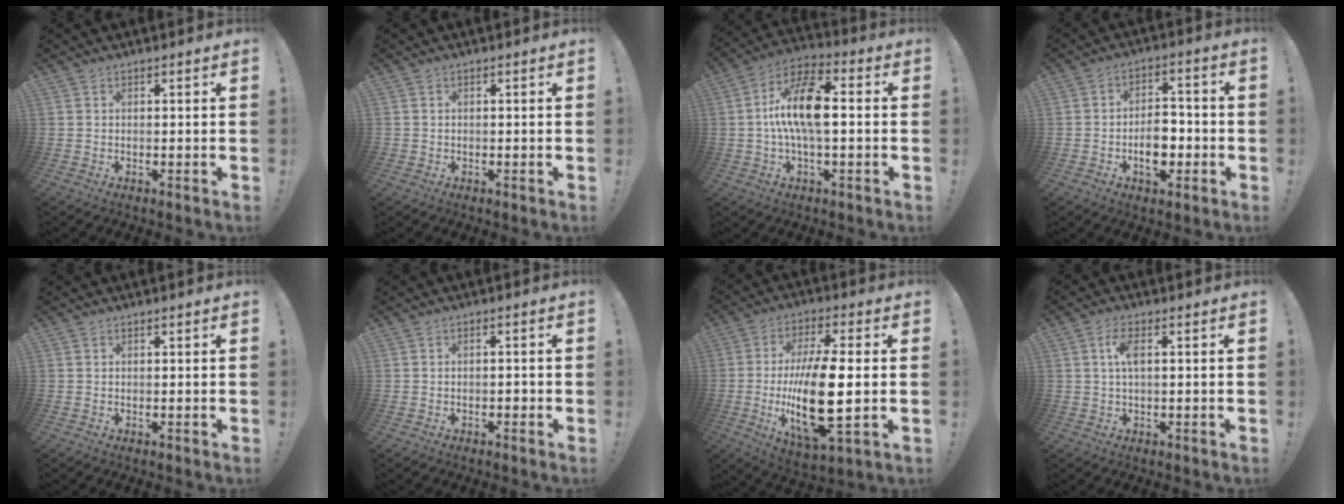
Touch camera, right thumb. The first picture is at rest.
{"total": 0.6, "force": [0.2, 0.6, 0.0], "torque": [-0.002, 0.003, 0.004]}
{"total": 14.4, "force": [0.3, 5.8, 13.1], "torque": [-0.235, 0.006, 0.000]}
{"total": 9.0, "force": [-2.9, 5.7, 6.3], "torque": [-0.090, 0.013, -0.050]}
{"total": 0.0}
{"total": 1.3, "force": [-0.8, 0.7, 0.8], "torque": [-0.011, 0.003, -0.013]}
{"total": 20.5, "force": [-2.3, 6.1, 19.4], "torque": [-0.372, -0.017, -0.036]}
{"total": 4.7, "force": [1.2, 1.6, 4.3], "torque": [-0.081, 0.004, 0.019]}